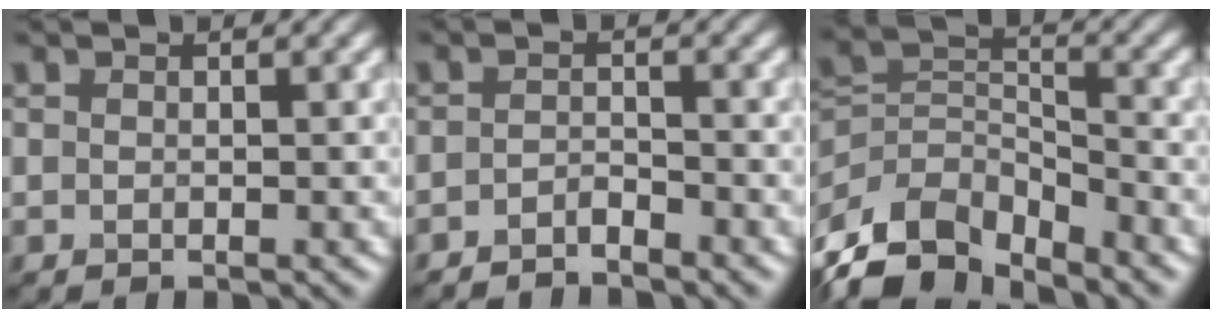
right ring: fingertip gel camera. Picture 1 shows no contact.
{"total": 1.7, "force": [-1.6, 0.2, 0.2], "torque": [-0.001, 0.000, -0.033]}
{"total": 8.1, "force": [-6.0, 4.2, 3.5], "torque": [-0.064, -0.010, -0.122]}